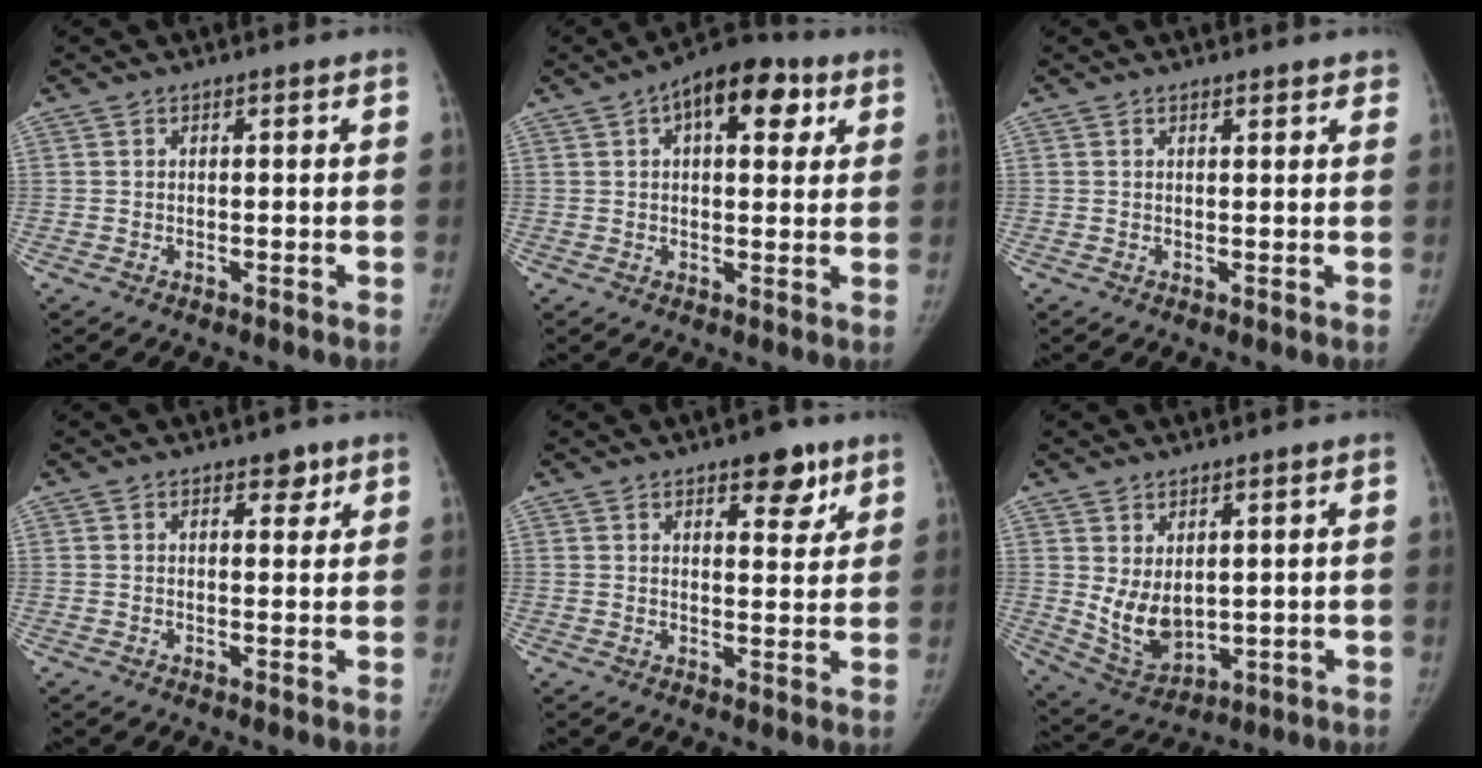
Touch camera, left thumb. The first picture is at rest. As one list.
[{"total": 12.6, "force": [5.2, 6.4, 9.5], "torque": [-0.099, 0.008, 0.068]}, {"total": 2.0, "force": [1.6, 0.8, 0.7], "torque": [0.006, -0.004, 0.017]}, {"total": 2.7, "force": [1.7, 1.5, 1.4], "torque": [-0.001, -0.009, 0.024]}, {"total": 7.2, "force": [4.5, 3.1, 4.7], "torque": [-0.035, -0.023, 0.059]}, {"total": 8.1, "force": [1.6, 4.9, 6.2], "torque": [-0.096, -0.024, 0.053]}]